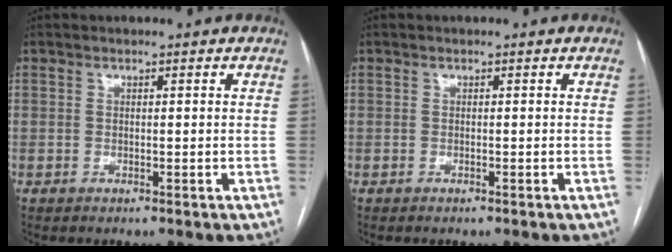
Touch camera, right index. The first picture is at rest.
{"total": 0.0}